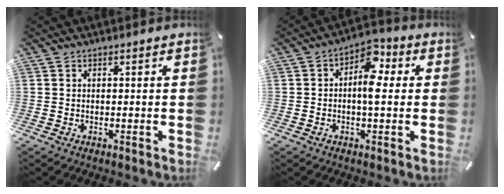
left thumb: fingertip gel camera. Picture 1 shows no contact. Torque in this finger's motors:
{"motor_torque": [-0.01, 0.44, 0.68, -0.41, 0.04]}